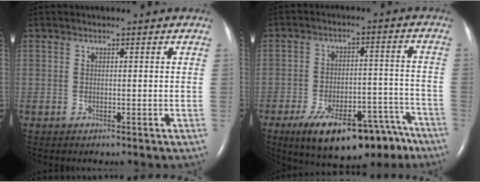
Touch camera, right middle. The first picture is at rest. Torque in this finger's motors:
{"motor_torque": [1.08, -1.06, 0.60, 0.09]}